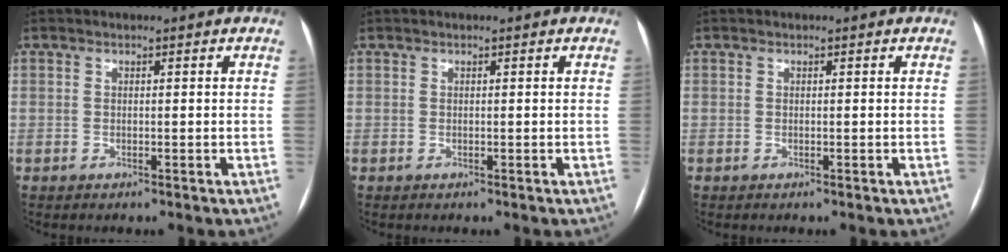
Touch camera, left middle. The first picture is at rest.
{"total": 0.0}
{"total": 0.0}